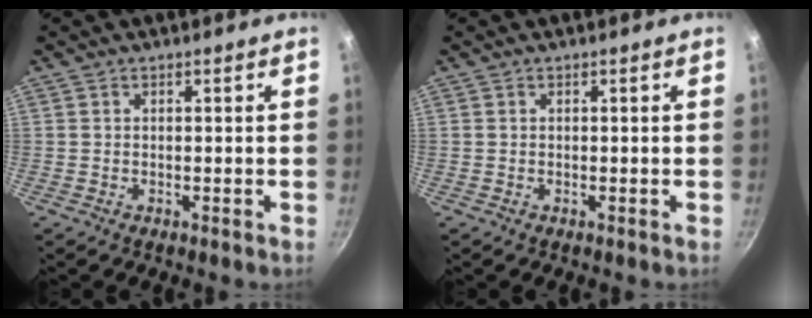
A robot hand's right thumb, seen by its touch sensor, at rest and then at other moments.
{"total": 0.0}